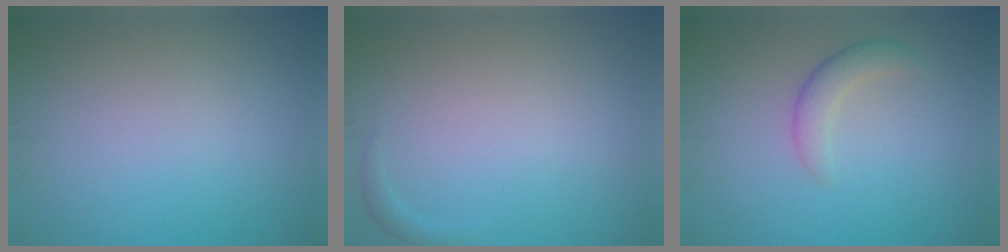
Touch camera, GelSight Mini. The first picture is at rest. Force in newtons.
{"total": 0.6, "press": 0.6, "slide": 0.1}
{"total": 2.2, "press": 2.2, "slide": 0.1}